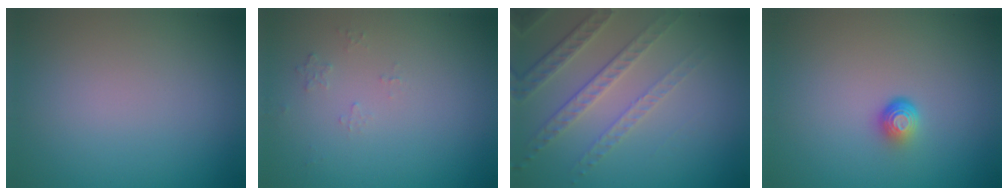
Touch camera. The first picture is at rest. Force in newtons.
{"total": 0.6, "press": 0.4, "slide": 0.5}
{"total": 4.7, "press": 3.3, "slide": 3.3}
{"total": 1.7, "press": 1.1, "slide": 1.3}